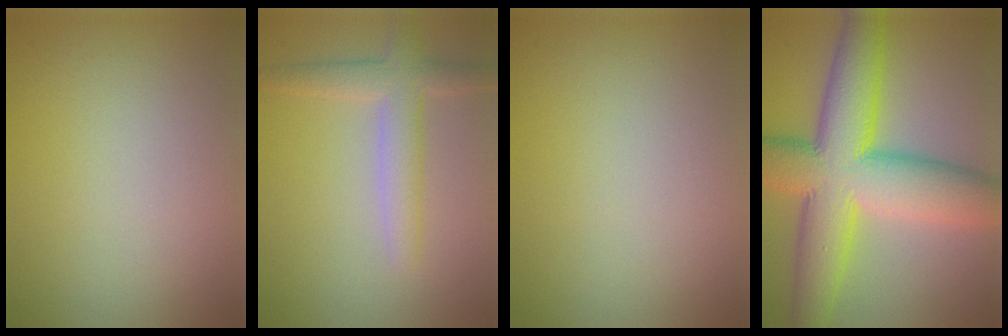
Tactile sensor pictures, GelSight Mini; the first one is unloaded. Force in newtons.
{"total": 3.4, "press": 3.4, "slide": 0.3}
{"total": 0.0}
{"total": 12.4, "press": 12.4, "slide": 0.0}